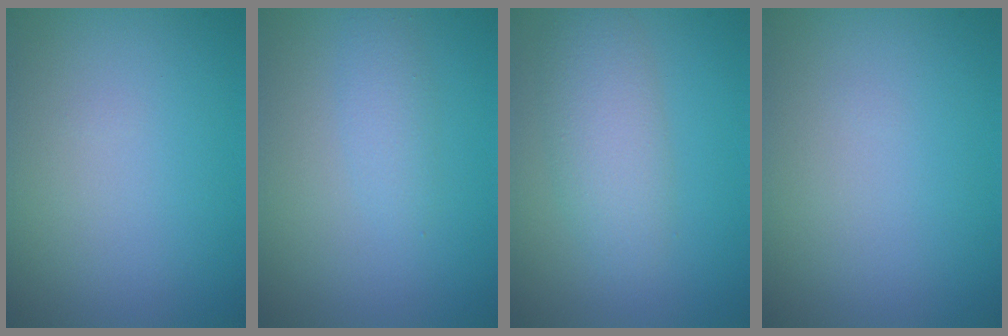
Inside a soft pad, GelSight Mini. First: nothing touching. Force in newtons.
{"total": 1.7, "press": 1.7, "slide": 0.1}
{"total": 3.8, "press": 3.8, "slide": 0.1}
{"total": 0.0}